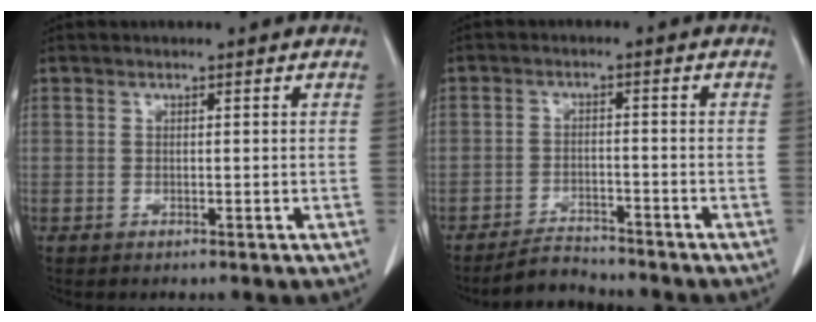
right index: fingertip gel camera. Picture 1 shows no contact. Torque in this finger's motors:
{"motor_torque": [-0.80, -0.65, -0.29, -0.10]}